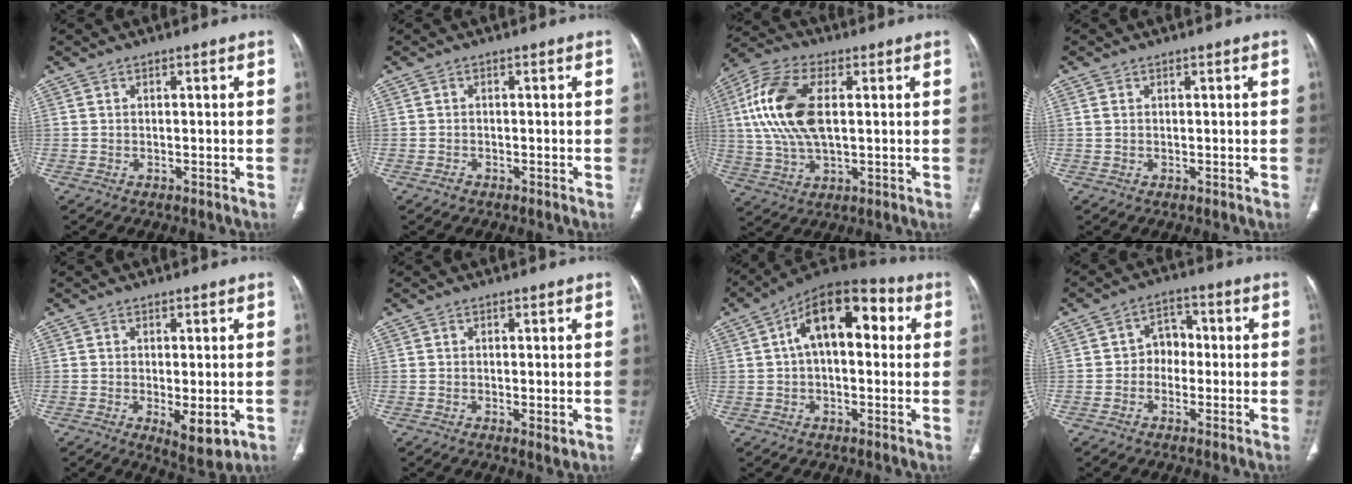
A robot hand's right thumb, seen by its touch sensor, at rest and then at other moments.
{"total": 0.9, "force": [-0.6, 0.6, 0.2], "torque": [-0.006, 0.001, -0.014]}
{"total": 15.6, "force": [2.5, 8.0, 13.2], "torque": [-0.284, 0.009, 0.047]}
{"total": 0.6, "force": [0.2, 0.3, 0.5], "torque": [-0.013, 0.009, 0.009]}
{"total": 6.3, "force": [-1.6, 2.5, 5.6], "torque": [-0.080, -0.018, -0.015]}
{"total": 1.7, "force": [-0.3, 0.6, 1.6], "torque": [-0.028, -0.007, -0.003]}
{"total": 15.6, "force": [3.4, 8.2, 12.8], "torque": [-0.179, 0.038, 0.046]}
{"total": 5.3, "force": [-0.6, 4.4, 2.9], "torque": [-0.016, 0.022, -0.022]}